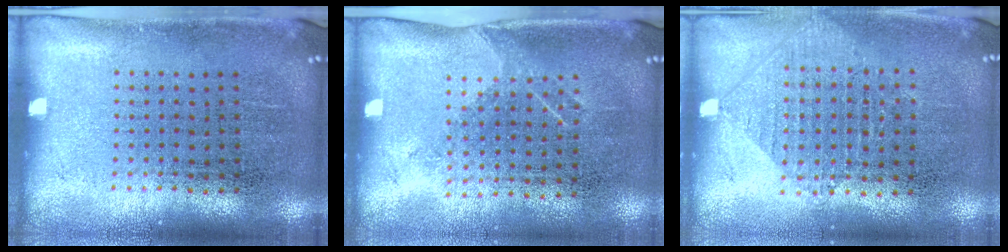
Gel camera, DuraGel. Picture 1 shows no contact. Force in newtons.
{"total": 1.1, "press": 0.9, "slide": 0.7}
{"total": 0.9, "press": 0.9, "slide": 0.2}